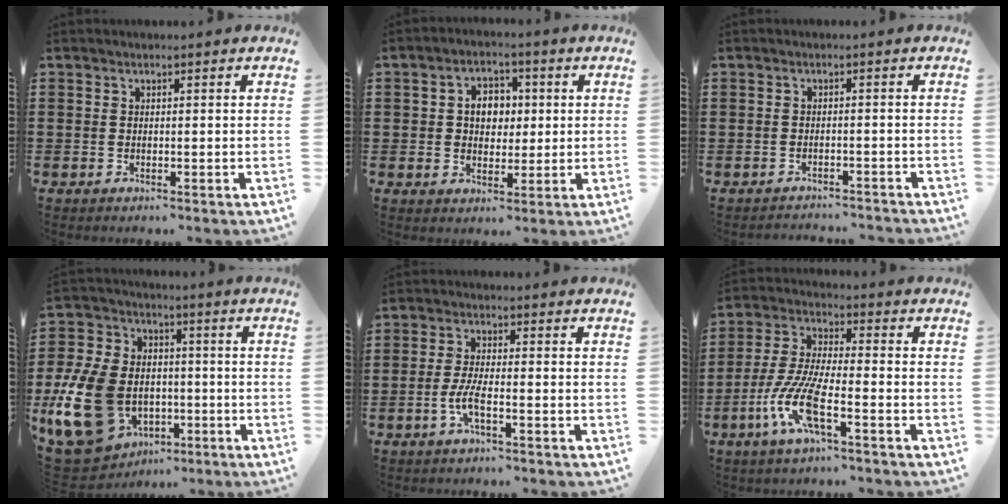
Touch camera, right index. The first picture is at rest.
{"total": 4.9, "force": [0.4, 3.9, 2.9], "torque": [-0.062, 0.012, 0.000]}
{"total": 1.8, "force": [-1.8, 0.1, -0.3], "torque": [0.001, 0.003, -0.040]}
{"total": 16.7, "force": [-4.2, 12.2, 10.6], "torque": [-0.275, 0.017, -0.078]}
{"total": 3.8, "force": [-1.7, 0.7, 3.3], "torque": [-0.078, -0.005, -0.037]}
{"total": 9.4, "force": [-4.5, 2.3, 8.0], "torque": [-0.198, -0.014, -0.091]}